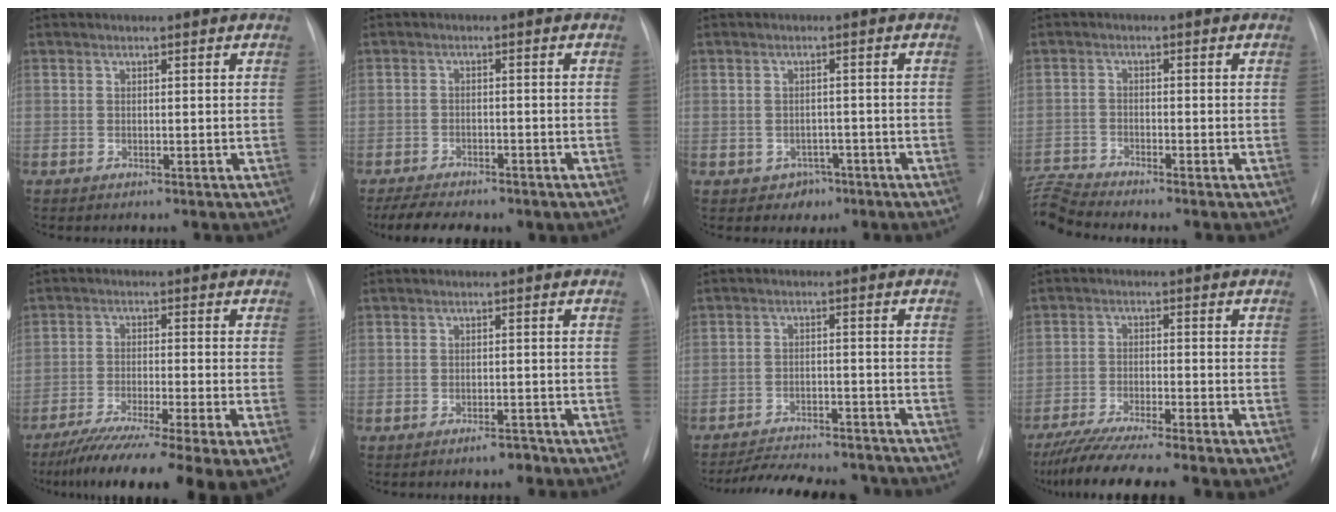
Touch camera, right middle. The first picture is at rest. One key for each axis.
{"total": 7.9, "fx": -6.4, "fy": 2.4, "fz": 4.0, "tx": -0.064, "ty": -0.005, "tz": -0.089}
{"total": 2.5, "fx": -1.4, "fy": 2.0, "fz": 0.3, "tx": 0.001, "ty": 0.011, "tz": -0.013}
{"total": 5.7, "fx": -5.3, "fy": -1.9, "fz": 0.2, "tx": -0.018, "ty": -0.005, "tz": -0.104}
{"total": 15.0, "fx": -10.4, "fy": 0.4, "fz": 10.9, "tx": -0.152, "ty": -0.038, "tz": -0.166}
{"total": 3.5, "fx": -2.6, "fy": 0.2, "fz": 2.3, "tx": -0.039, "ty": -0.003, "tz": -0.042}
{"total": 15.1, "fx": -13.9, "fy": 3.0, "fz": 5.1, "tx": -0.096, "ty": 0.000, "tz": -0.190}
{"total": 10.6, "fx": -8.5, "fy": -0.2, "fz": 6.3, "tx": -0.102, "ty": -0.025, "tz": -0.138}